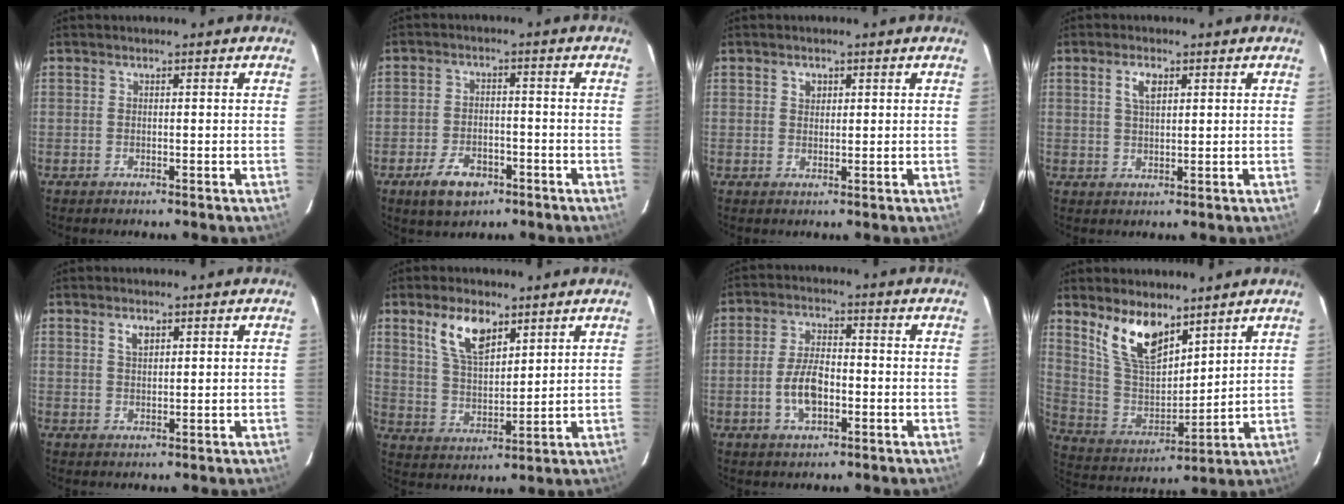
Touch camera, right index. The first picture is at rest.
{"total": 7.6, "force": [-4.5, 4.4, 4.2], "torque": [-0.101, 0.000, -0.069]}
{"total": 1.7, "force": [0.8, 1.4, 0.7], "torque": [-0.008, 0.006, 0.013]}
{"total": 3.5, "force": [1.5, 1.6, 2.7], "torque": [-0.051, 0.006, 0.028]}
{"total": 2.4, "force": [1.3, 1.3, 1.6], "torque": [-0.026, 0.003, 0.022]}
{"total": 9.7, "force": [5.6, 4.5, 6.5], "torque": [-0.122, 0.009, 0.115]}
{"total": 7.3, "force": [-2.1, 3.7, 5.9], "torque": [-0.120, 0.005, -0.036]}
{"total": 13.1, "force": [8.8, 5.7, 7.9], "torque": [-0.157, 0.001, 0.184]}